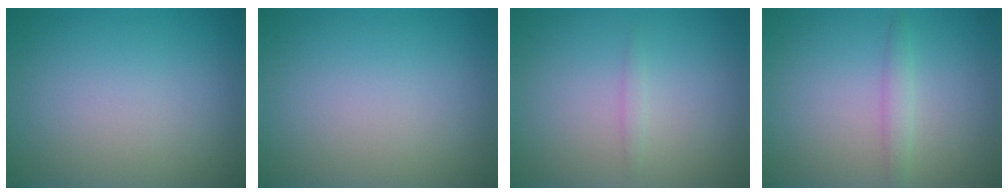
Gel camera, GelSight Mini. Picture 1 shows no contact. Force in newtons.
{"total": 0.0}
{"total": 0.7, "press": 0.7, "slide": 0.1}
{"total": 1.3, "press": 1.3, "slide": 0.1}